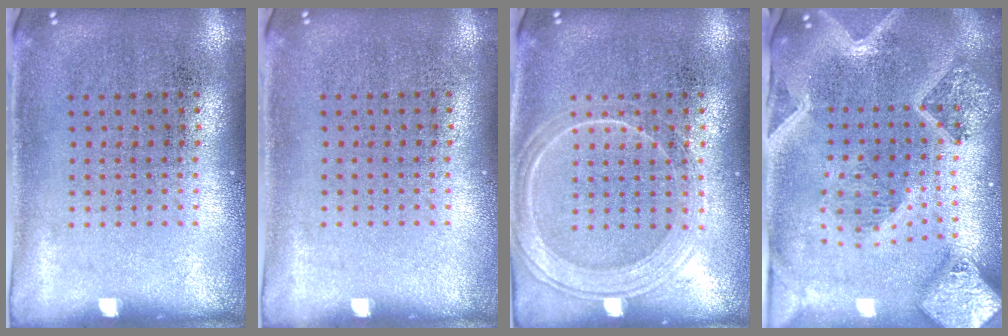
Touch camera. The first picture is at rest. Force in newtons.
{"total": 0.0}
{"total": 2.4, "press": 2.4, "slide": 0.4}
{"total": 3.7, "press": 3.0, "slide": 2.2}